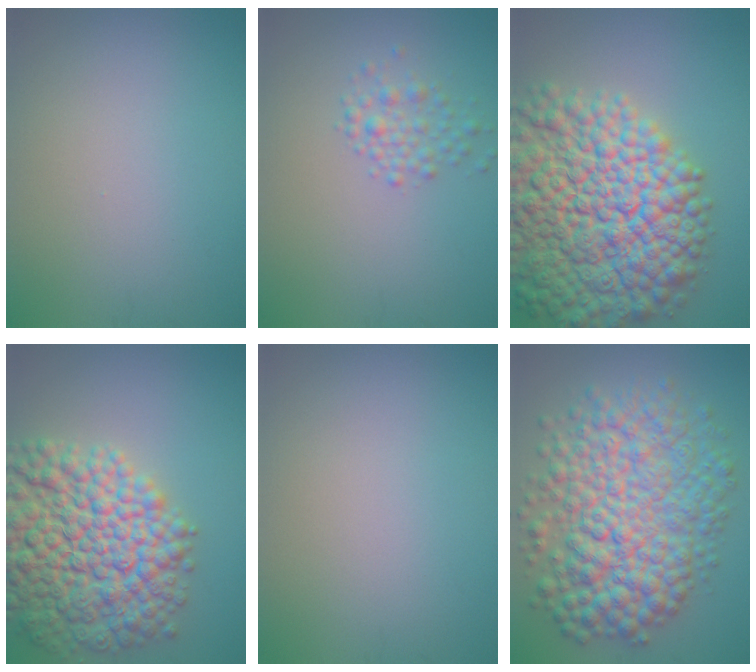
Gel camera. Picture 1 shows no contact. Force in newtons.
{"total": 2.1, "press": 2.1, "slide": 0.1}
{"total": 16.1, "press": 16.0, "slide": 0.8}
{"total": 12.4, "press": 12.3, "slide": 0.4}
{"total": 0.0}
{"total": 11.0, "press": 11.0, "slide": 0.1}